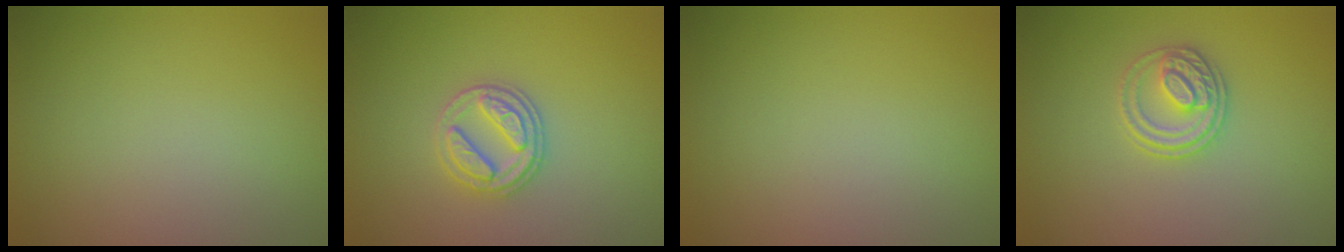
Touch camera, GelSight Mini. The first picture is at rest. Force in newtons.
{"total": 3.0, "press": 2.8, "slide": 1.0}
{"total": 0.0}
{"total": 2.7, "press": 2.6, "slide": 0.7}